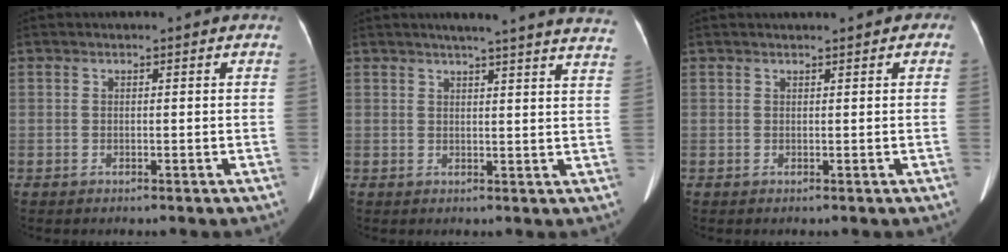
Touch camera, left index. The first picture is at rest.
{"total": 19.3, "force": [17.5, 0.4, 8.1], "torque": [-0.104, -0.032, 0.195]}
{"total": 1.7, "force": [0.9, 0.7, 1.2], "torque": [-0.015, 0.018, 0.013]}